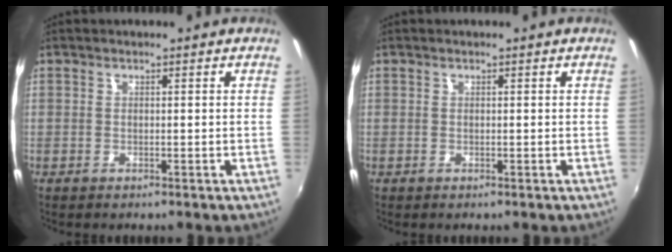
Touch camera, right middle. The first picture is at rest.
{"total": 0.0}